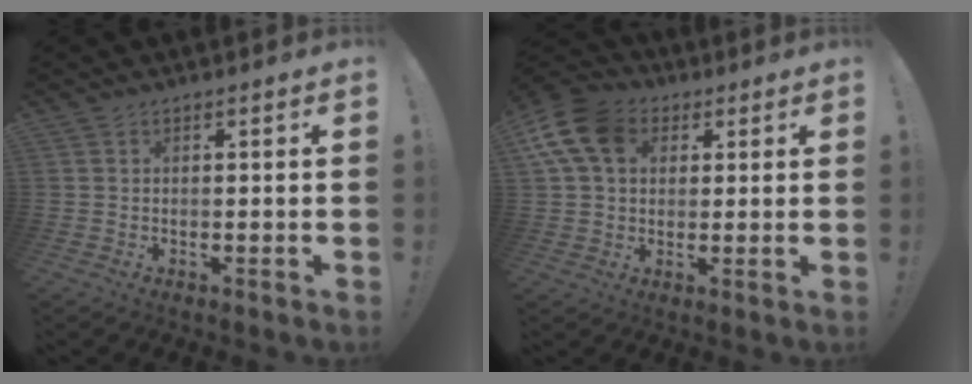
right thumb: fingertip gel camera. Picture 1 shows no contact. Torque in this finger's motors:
{"motor_torque": [0.27, 0.27, 0.65, 0.34, 0.29]}